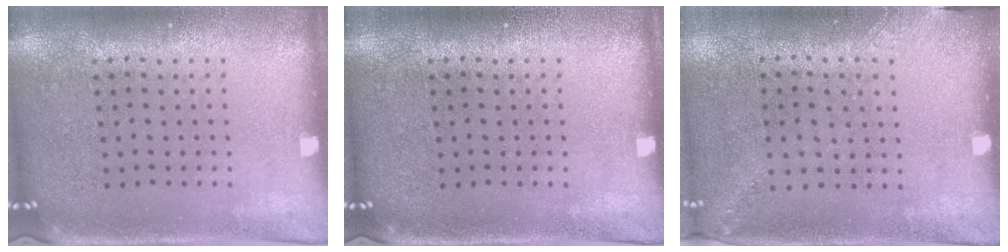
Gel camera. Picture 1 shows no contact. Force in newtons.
{"total": 0.0}
{"total": 1.3, "press": 1.0, "slide": 0.8}